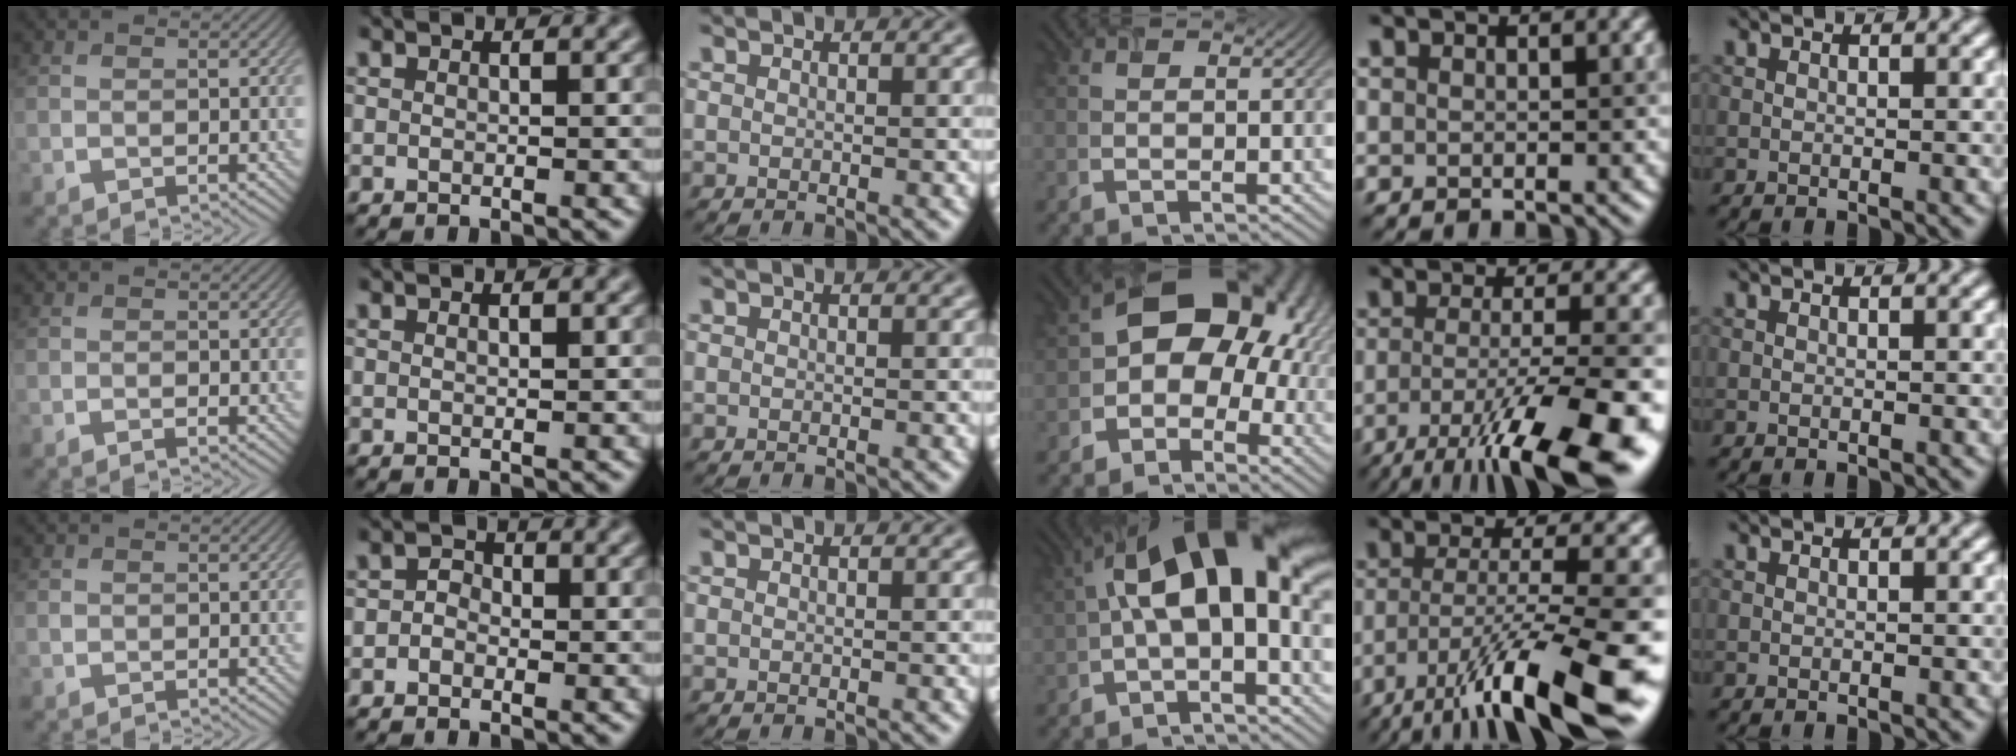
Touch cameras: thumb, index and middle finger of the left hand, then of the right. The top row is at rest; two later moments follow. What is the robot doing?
{"motion": "extract", "object": "airpods case & airpods"}